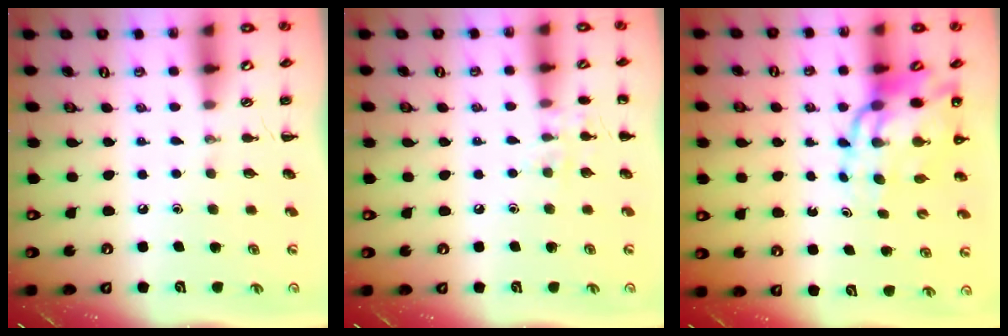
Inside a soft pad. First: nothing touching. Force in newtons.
{"total": 7.7, "press": 7.4, "slide": 1.9}
{"total": 14.2, "press": 13.5, "slide": 4.5}